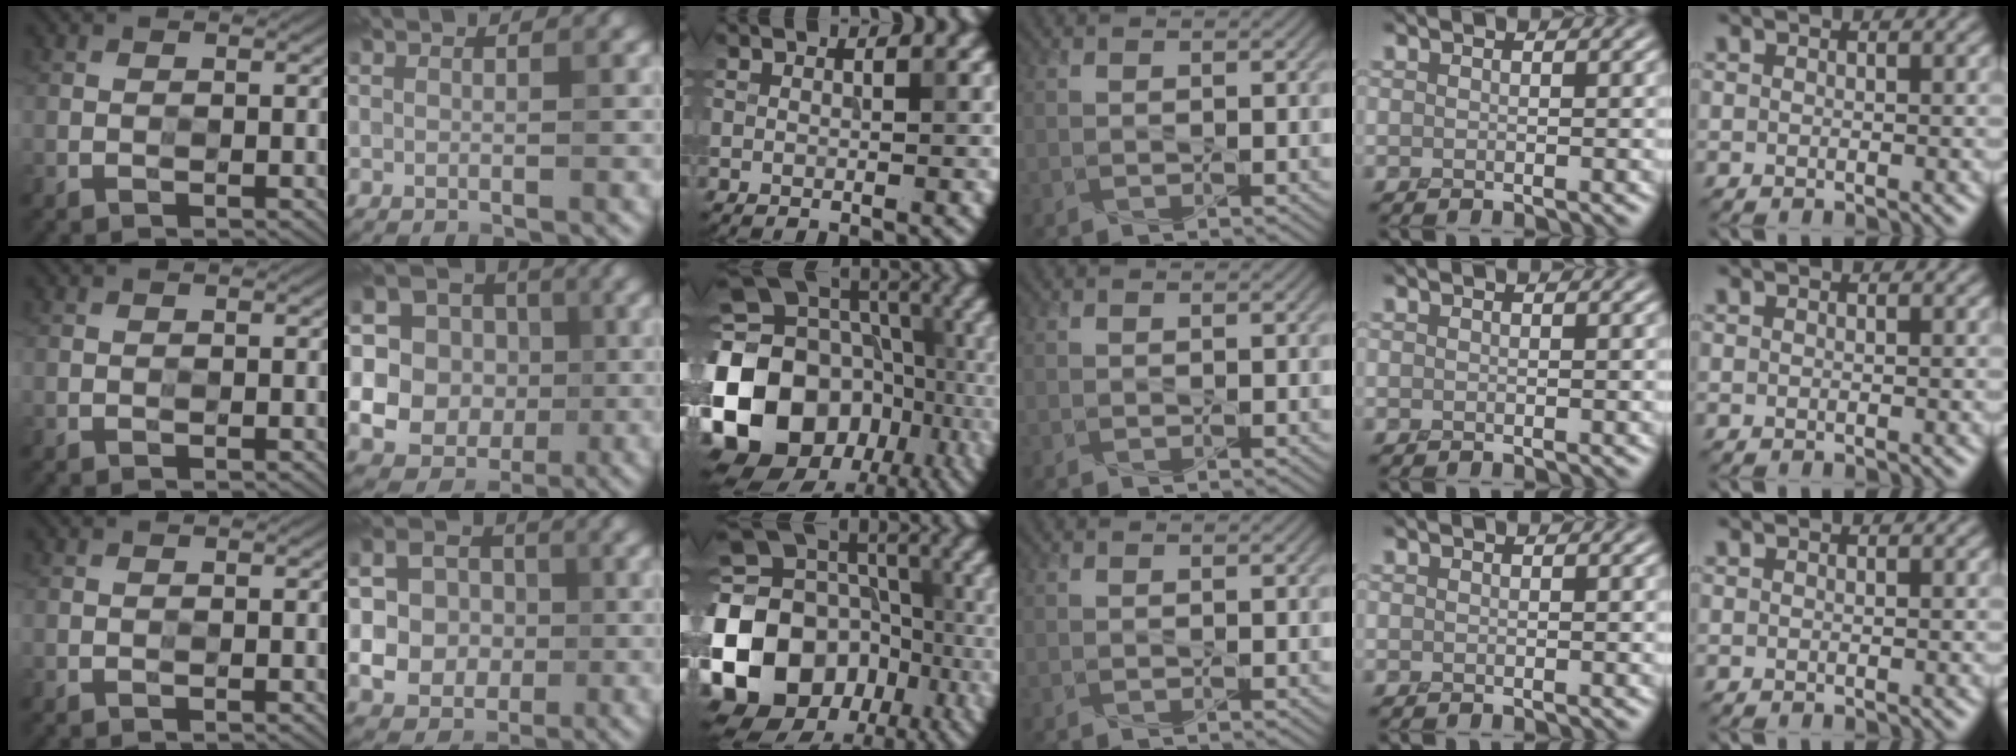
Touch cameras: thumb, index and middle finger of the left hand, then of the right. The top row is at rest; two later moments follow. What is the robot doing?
{"motion": "press", "object": "gel pad"}